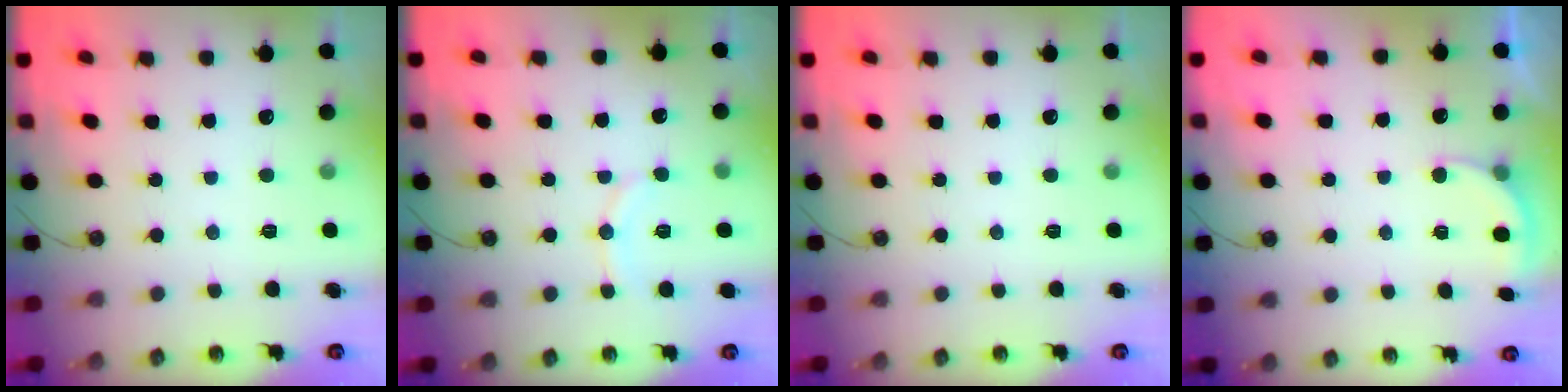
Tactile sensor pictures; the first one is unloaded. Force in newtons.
{"total": 8.1, "press": 7.8, "slide": 2.1}
{"total": 0.0}
{"total": 2.5, "press": 2.3, "slide": 1.1}